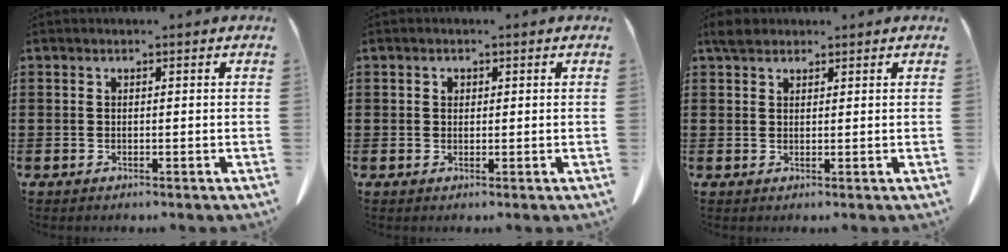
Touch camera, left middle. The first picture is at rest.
{"total": 0.9, "force": [0.4, 0.7, 0.4], "torque": [-0.009, 0.005, 0.007]}
{"total": 2.3, "force": [1.9, 1.0, 0.9], "torque": [-0.016, 0.003, 0.034]}